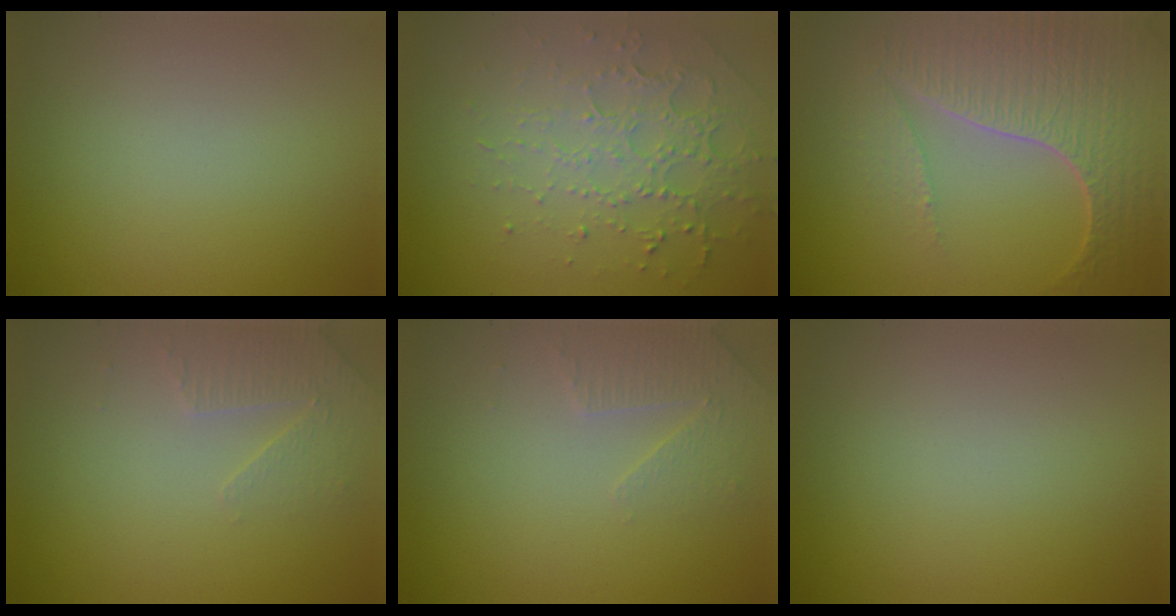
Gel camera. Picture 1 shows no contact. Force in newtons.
{"total": 4.5, "press": 3.1, "slide": 3.2}
{"total": 6.8, "press": 5.2, "slide": 4.3}
{"total": 2.3, "press": 2.2, "slide": 0.6}
{"total": 2.3, "press": 2.2, "slide": 0.6}
{"total": 0.0}